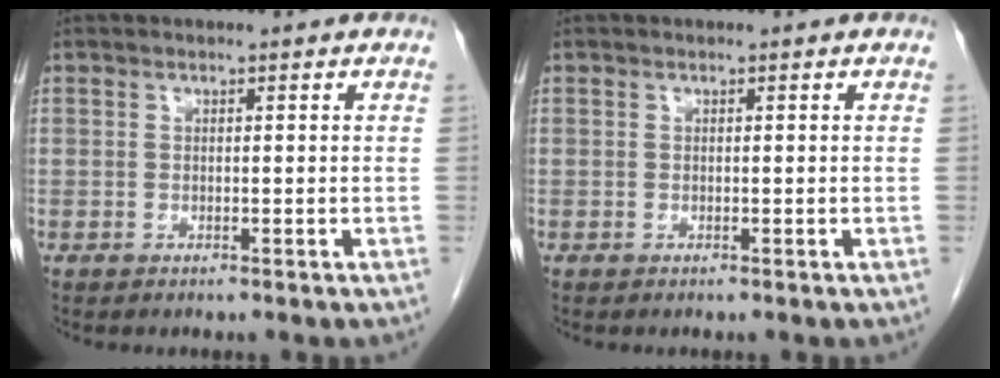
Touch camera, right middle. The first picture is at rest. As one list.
[{"total": 0.0}]